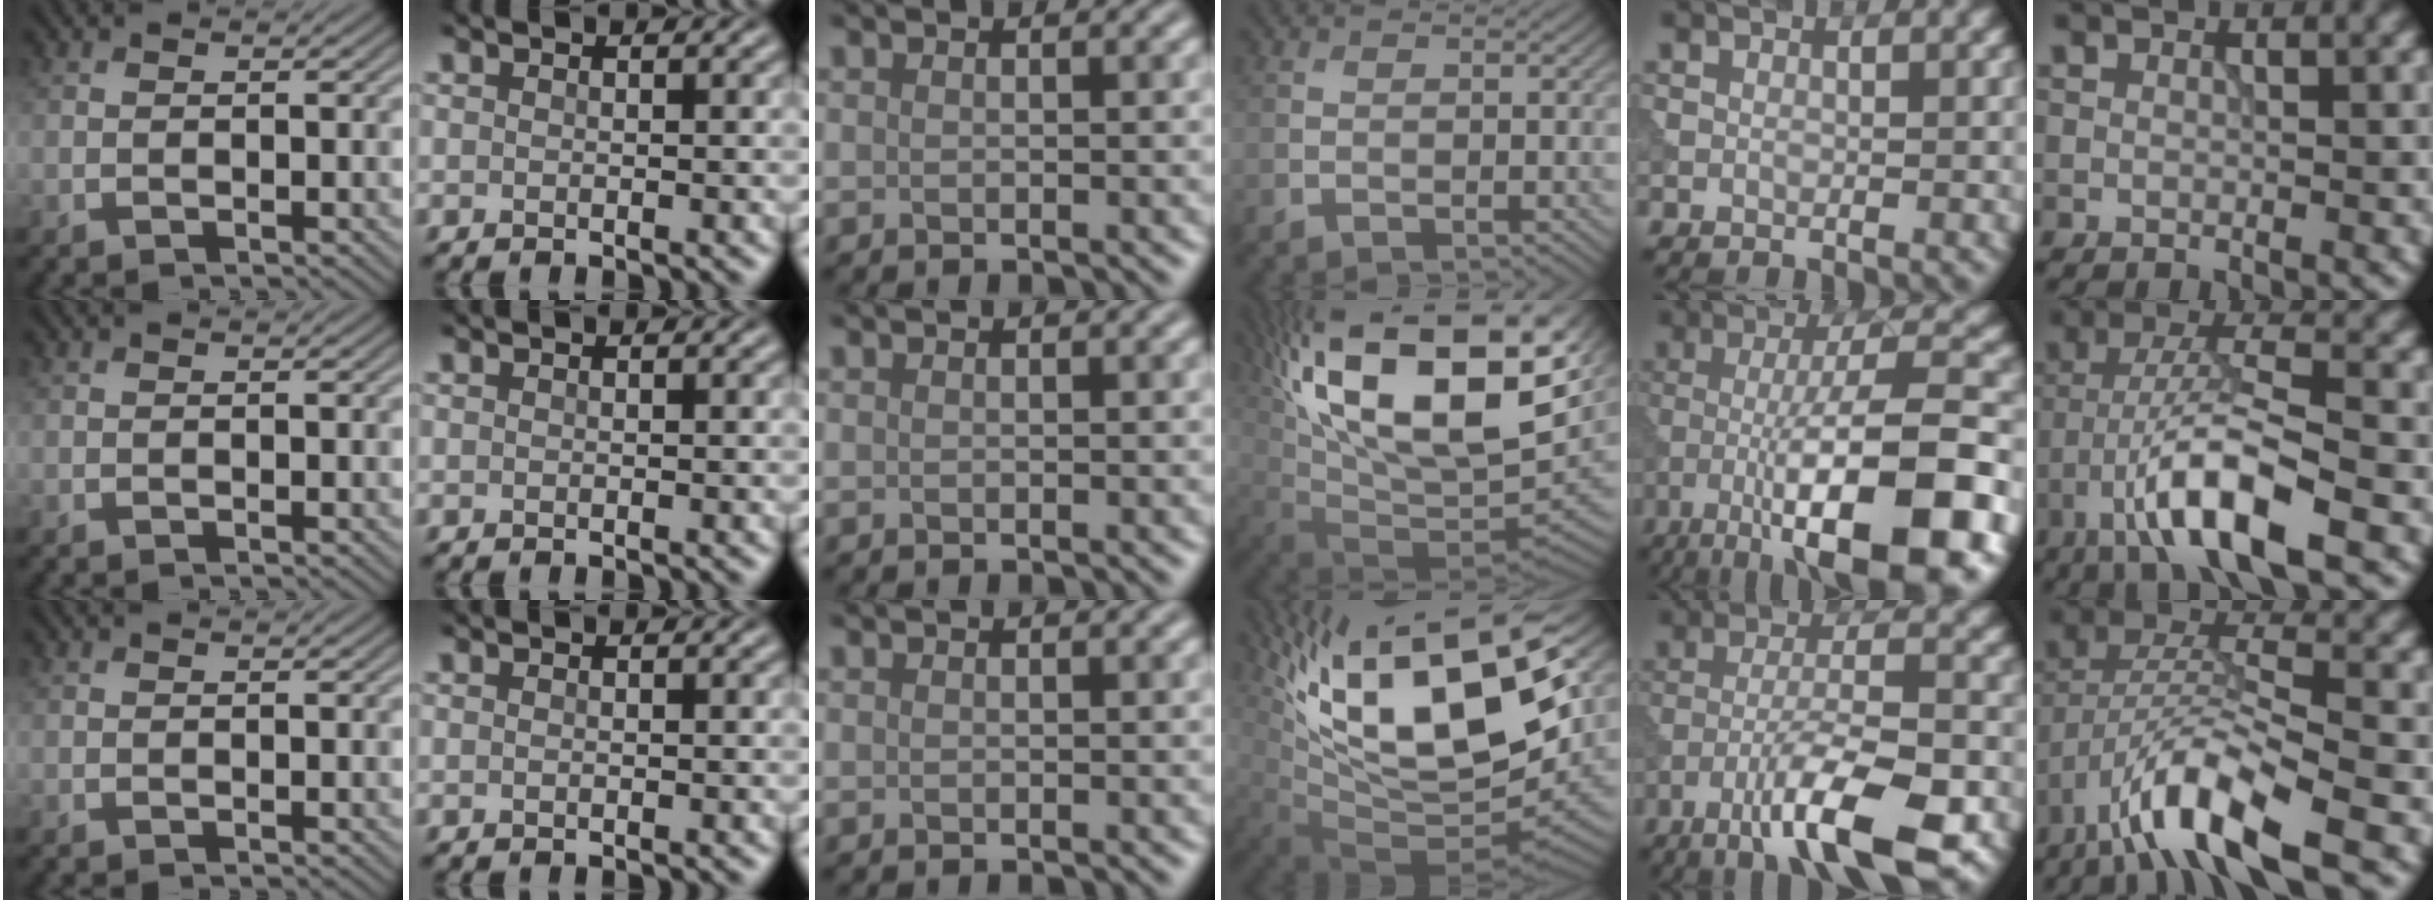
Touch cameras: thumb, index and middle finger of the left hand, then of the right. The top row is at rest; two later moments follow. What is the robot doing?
{"motion": "dispense", "object": "syringe"}